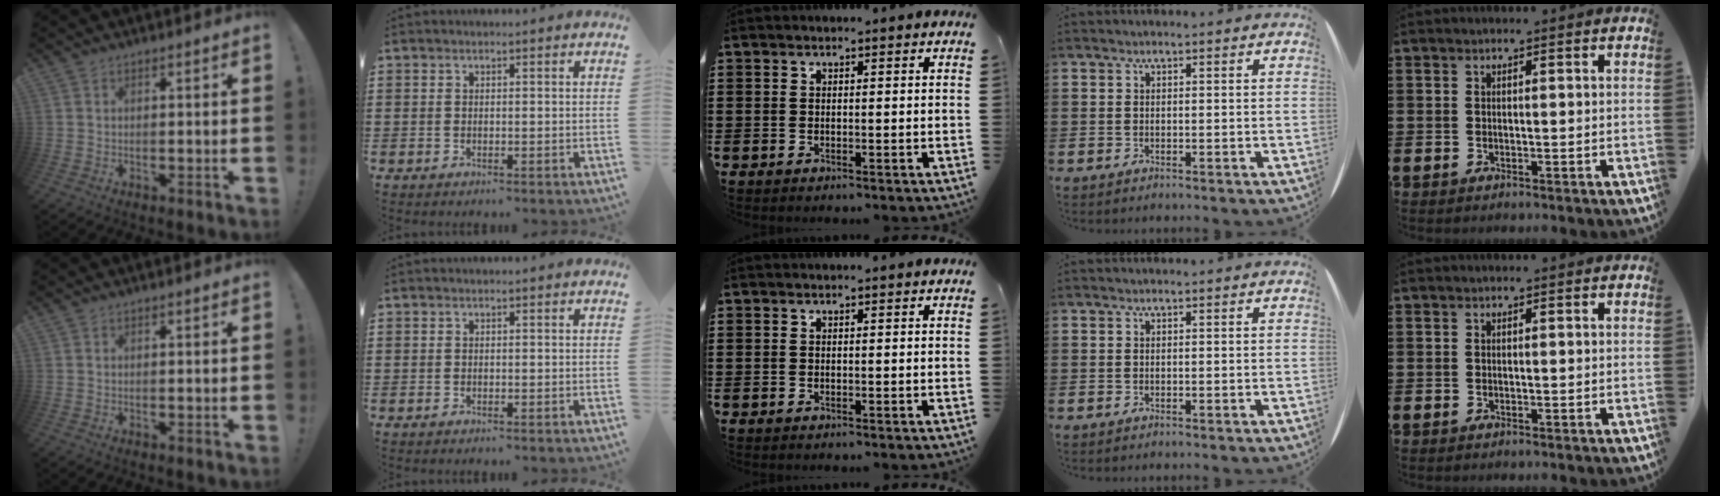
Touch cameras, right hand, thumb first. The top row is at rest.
{}